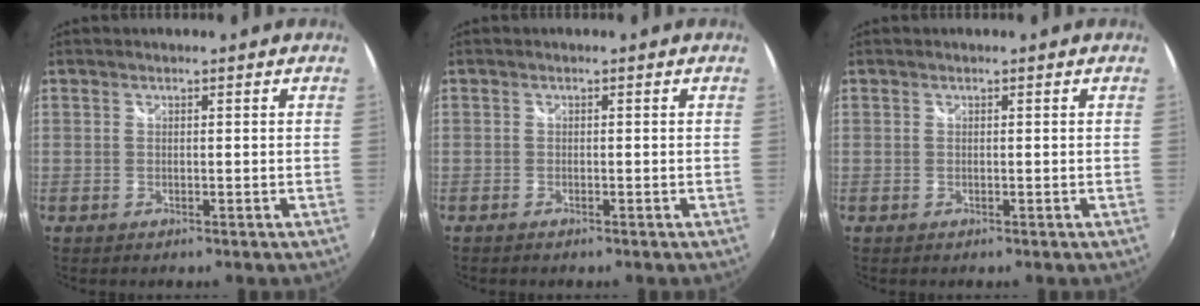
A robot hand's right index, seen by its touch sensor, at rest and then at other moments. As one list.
[{"total": 0.8, "force": [-0.7, 0.3, 0.3], "torque": [-0.007, -0.002, -0.015]}, {"total": 0.0}]